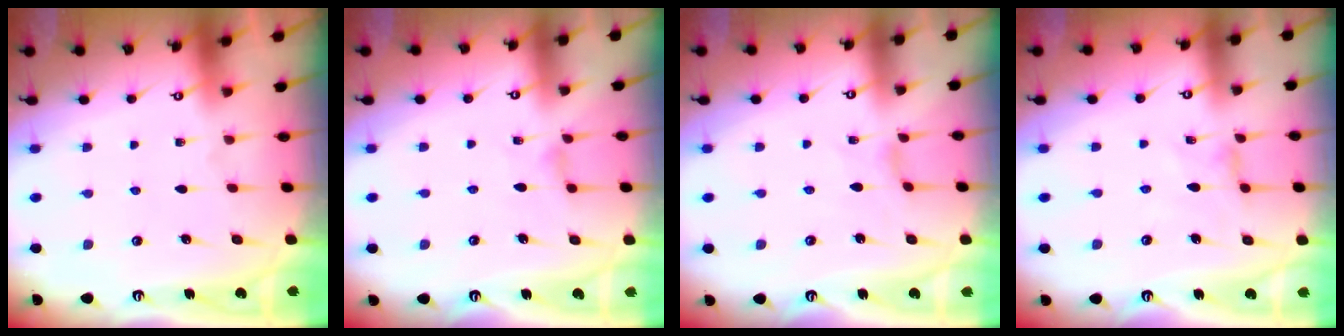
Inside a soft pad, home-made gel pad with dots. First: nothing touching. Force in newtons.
{"total": 0.6, "press": 0.5, "slide": 0.2}
{"total": 2.0, "press": 2.0, "slide": 0.2}
{"total": 0.9, "press": 0.8, "slide": 0.3}